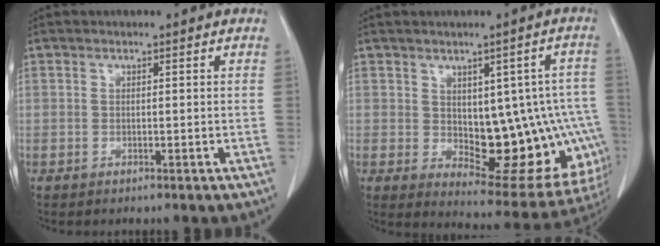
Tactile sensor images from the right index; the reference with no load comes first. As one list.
[{"total": 17.5, "force": [-1.5, 8.4, 15.2], "torque": [-0.134, 0.017, 0.009]}]